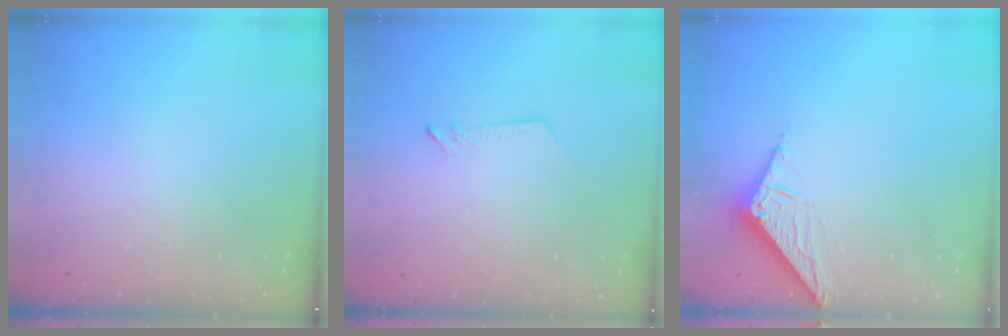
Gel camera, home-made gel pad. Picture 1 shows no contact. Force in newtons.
{"total": 2.5, "press": 2.5, "slide": 0.2}
{"total": 8.3, "press": 8.3, "slide": 0.5}